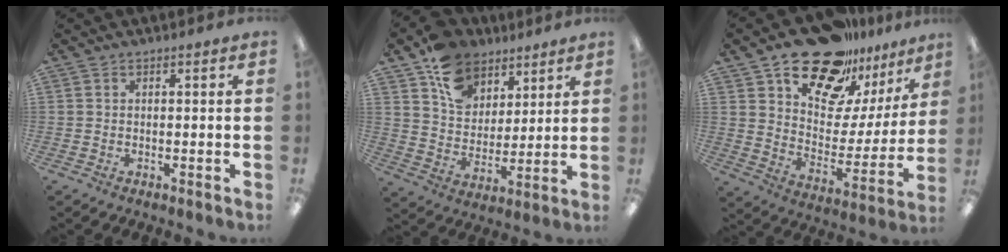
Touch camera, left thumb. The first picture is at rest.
{"total": 13.5, "force": [9.0, 9.1, 4.3], "torque": [-0.080, -0.051, 0.175]}
{"total": 19.9, "force": [15.2, 10.3, 7.6], "torque": [-0.123, -0.105, 0.268]}